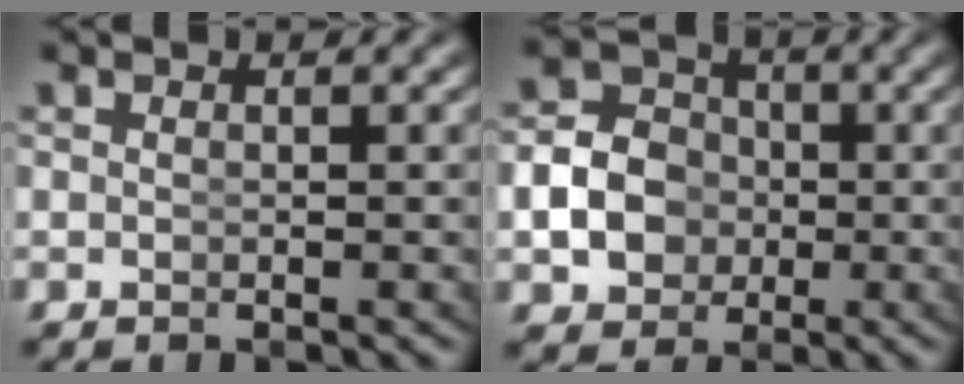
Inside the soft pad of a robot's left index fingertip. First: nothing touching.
{"total": 9.6, "force": [-1.6, 8.8, 3.4], "torque": [-0.075, -0.023, -0.035]}